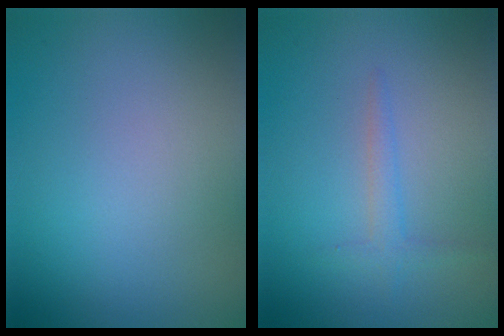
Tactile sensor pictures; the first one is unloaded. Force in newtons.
{"total": 1.5, "press": 1.5, "slide": 0.1}